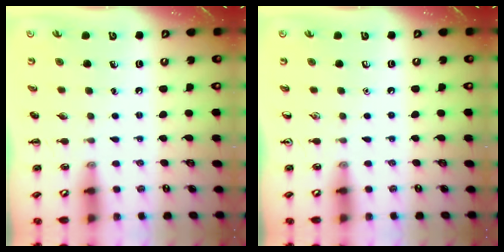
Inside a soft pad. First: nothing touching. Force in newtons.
{"total": 0.0}